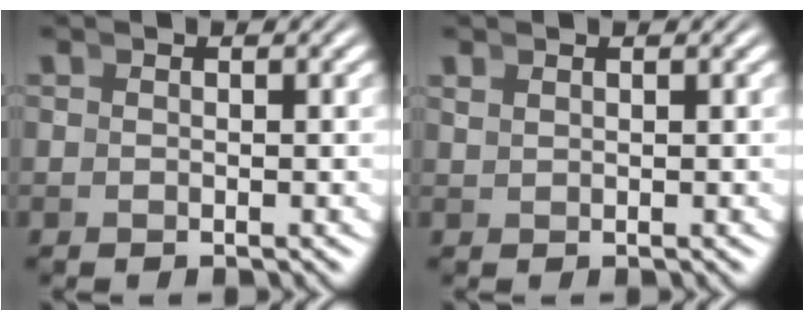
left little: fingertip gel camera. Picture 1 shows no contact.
{"total": 0.8, "force": [0.6, -0.5, 0.1], "torque": [0.008, 0.003, 0.017]}